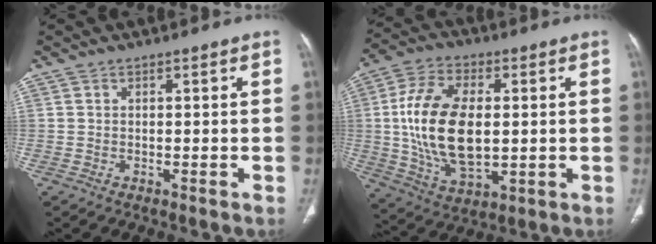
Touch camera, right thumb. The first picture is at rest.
{"total": 18.5, "force": [0.8, 10.2, 15.4], "torque": [-0.294, -0.005, 0.022]}